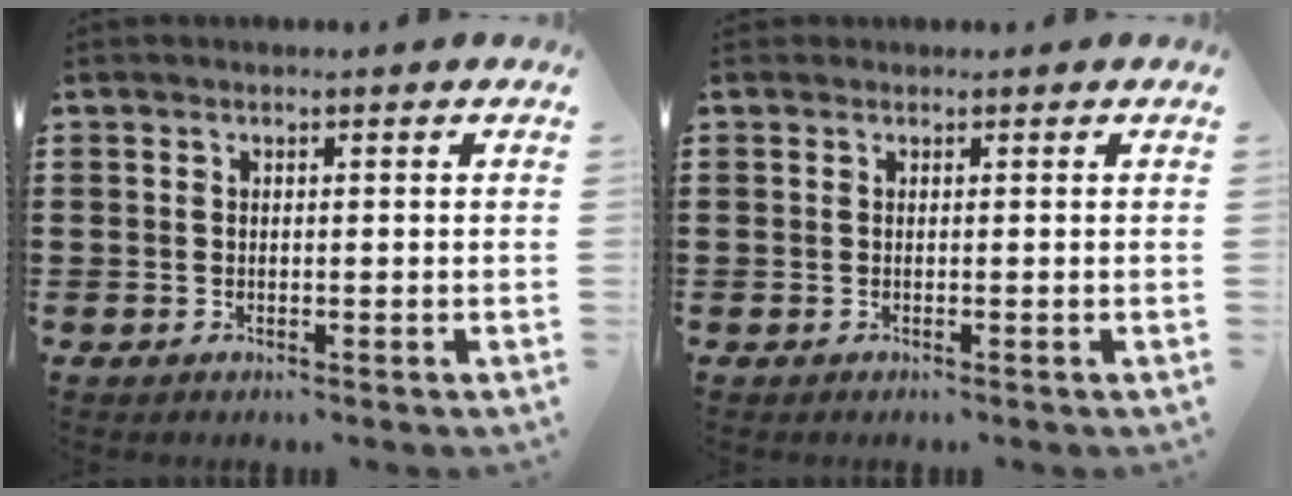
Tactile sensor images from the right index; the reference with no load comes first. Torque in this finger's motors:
{"motor_torque": [0.24, 0.35, 0.02, 0.01]}